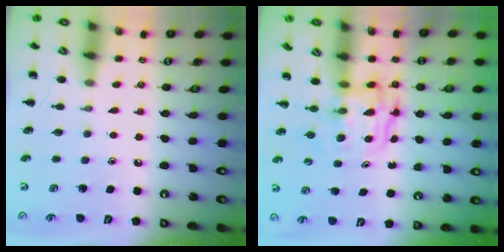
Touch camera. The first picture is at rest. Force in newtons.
{"total": 3.7, "press": 3.6, "slide": 0.3}